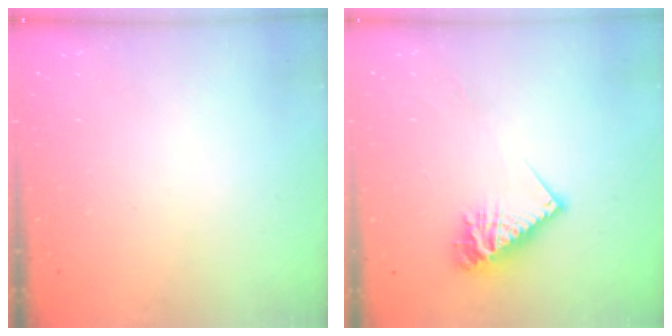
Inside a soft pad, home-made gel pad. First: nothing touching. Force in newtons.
{"total": 10.7, "press": 10.6, "slide": 1.0}